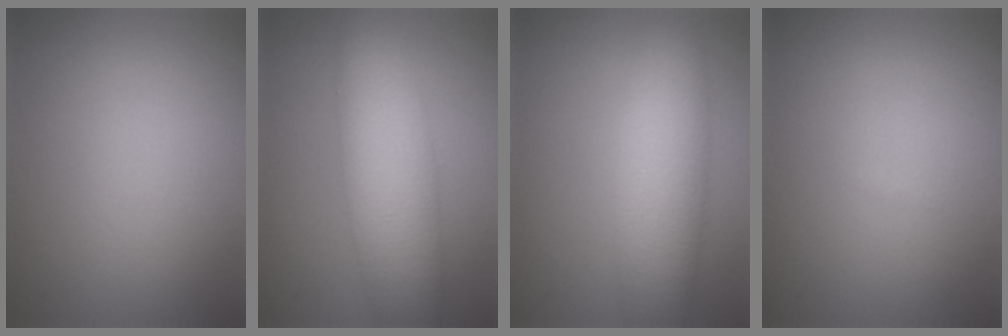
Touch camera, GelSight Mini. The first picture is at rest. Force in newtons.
{"total": 8.2, "press": 8.2, "slide": 0.1}
{"total": 7.7, "press": 7.7, "slide": 0.2}
{"total": 0.0}